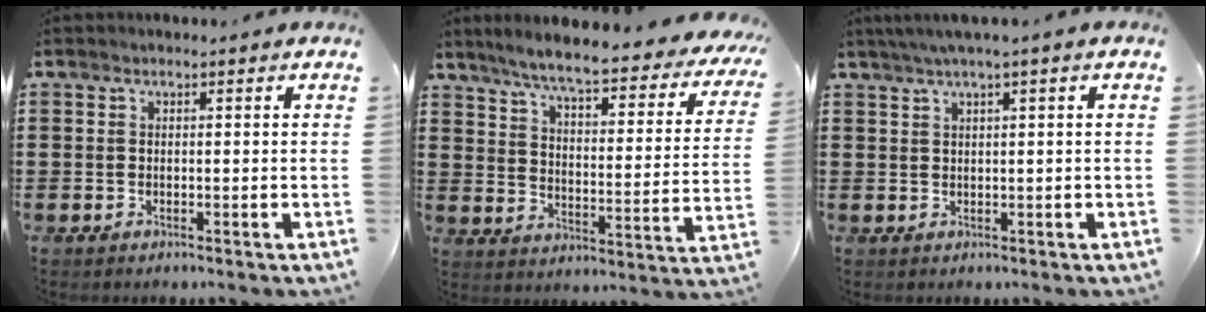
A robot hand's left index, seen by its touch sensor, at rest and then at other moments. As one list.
[{"total": 6.6, "force": [5.6, -0.2, 3.5], "torque": [-0.084, -0.045, 0.088]}, {"total": 1.5, "force": [0.4, -0.1, 1.5], "torque": [-0.026, -0.003, 0.008]}]